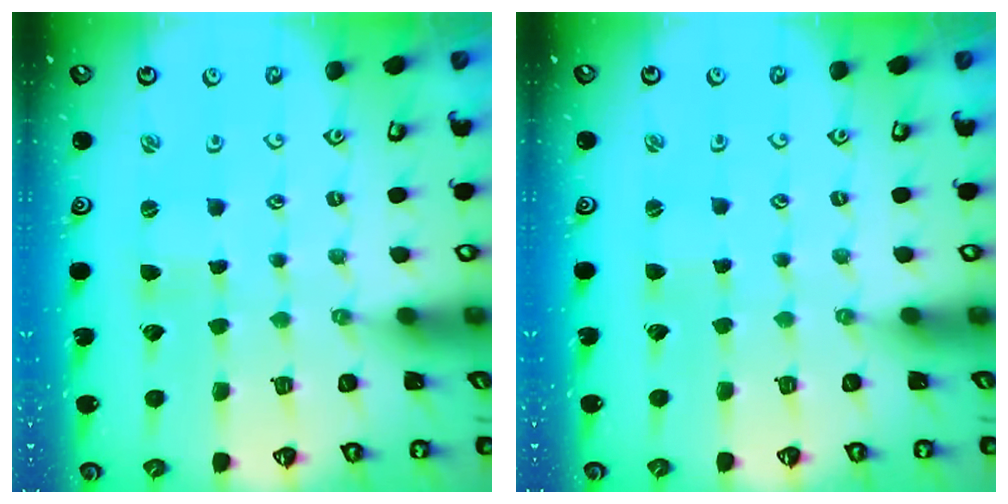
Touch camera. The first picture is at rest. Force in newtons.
{"total": 0.0}